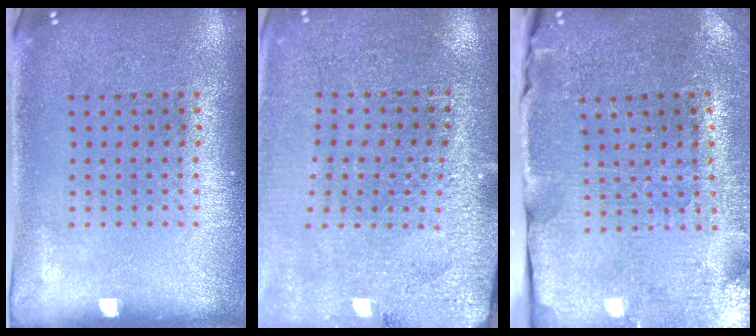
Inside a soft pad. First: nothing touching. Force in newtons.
{"total": 2.9, "press": 2.9, "slide": 0.2}
{"total": 3.7, "press": 3.6, "slide": 0.6}